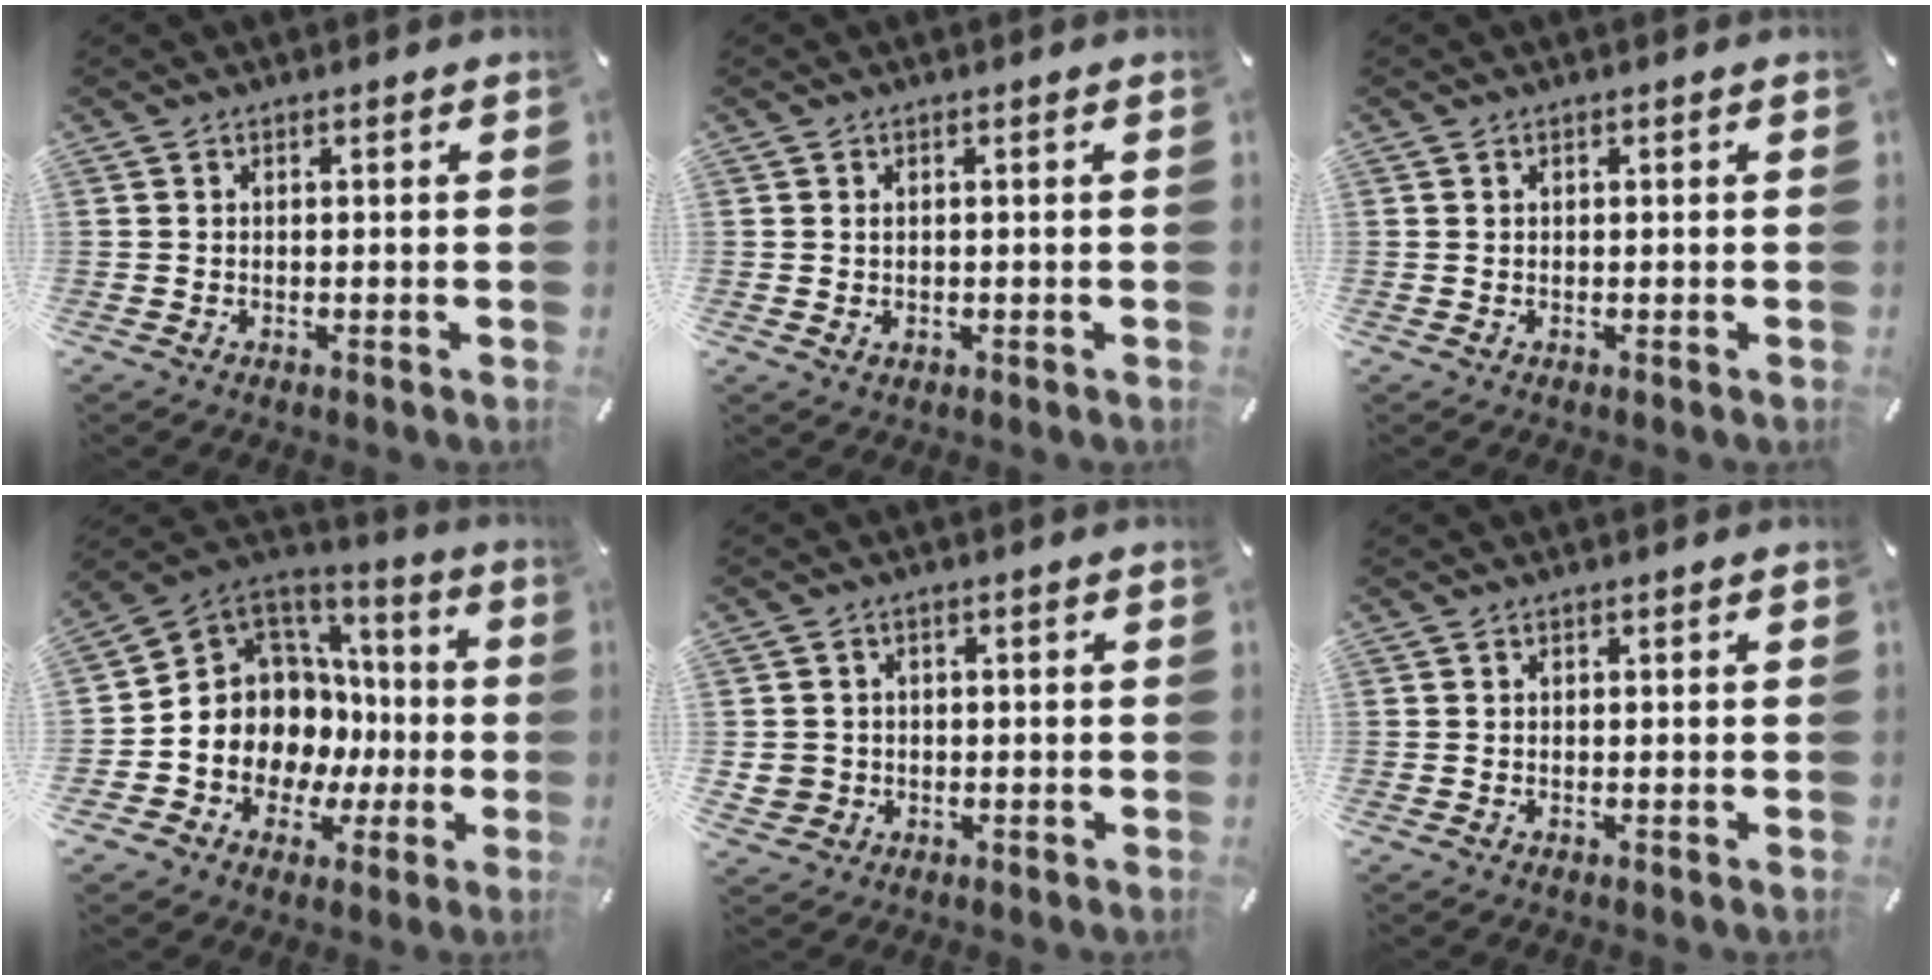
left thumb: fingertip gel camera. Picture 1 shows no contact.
{"total": 1.0, "force": [0.2, 0.6, 0.8], "torque": [-0.017, 0.004, 0.002]}
{"total": 0.0}
{"total": 12.2, "force": [-2.0, 11.6, 3.4], "torque": [-0.065, -0.030, -0.024]}
{"total": 4.4, "force": [-0.5, 4.3, 0.7], "torque": [-0.017, 0.004, -0.009]}
{"total": 0.0}